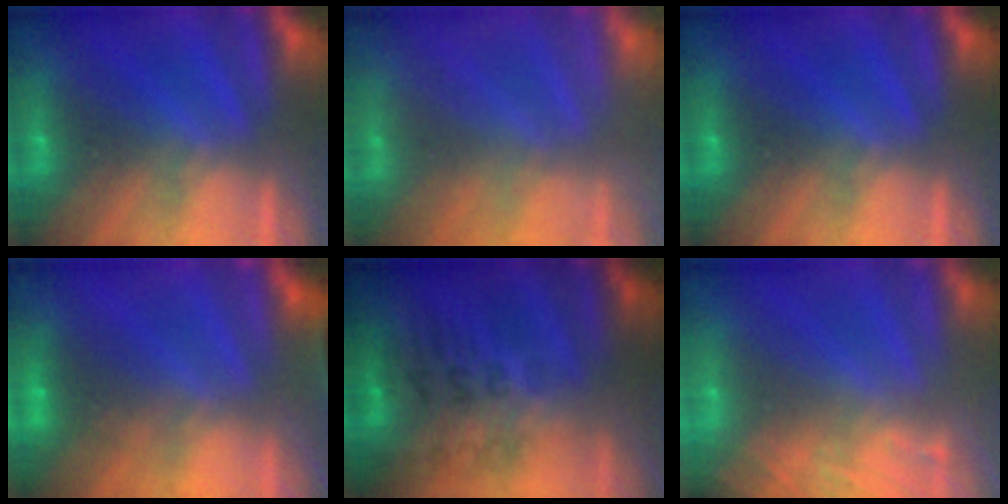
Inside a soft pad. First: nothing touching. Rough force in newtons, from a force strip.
{"total": 2.2}
{"total": 0.0}
{"total": 5.8}
{"total": 2.9}
{"total": 8.0}